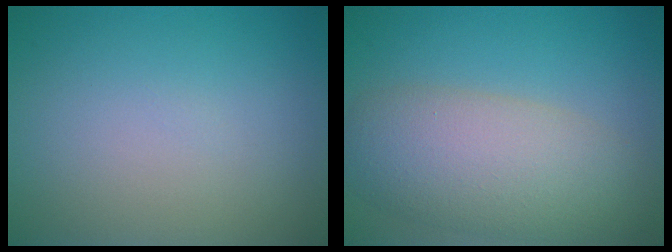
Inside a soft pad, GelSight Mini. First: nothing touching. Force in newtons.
{"total": 7.3, "press": 7.3, "slide": 0.5}